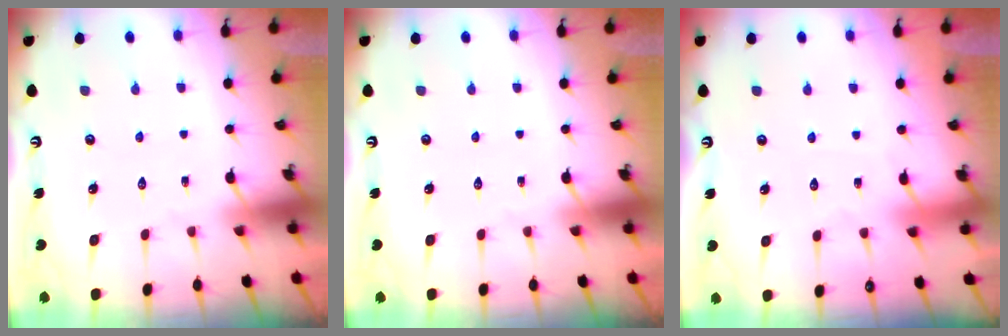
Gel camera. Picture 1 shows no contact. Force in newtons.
{"total": 0.0}
{"total": 1.8, "press": 1.8, "slide": 0.3}